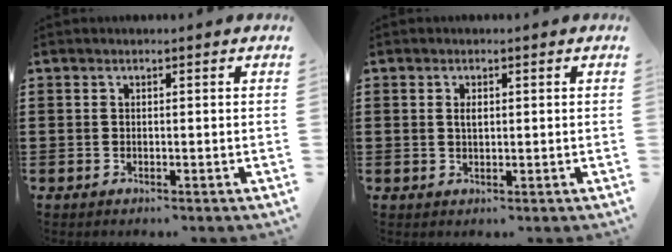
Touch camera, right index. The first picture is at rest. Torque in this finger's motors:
{"motor_torque": [0.01, -0.01, 0.03, 0.03]}